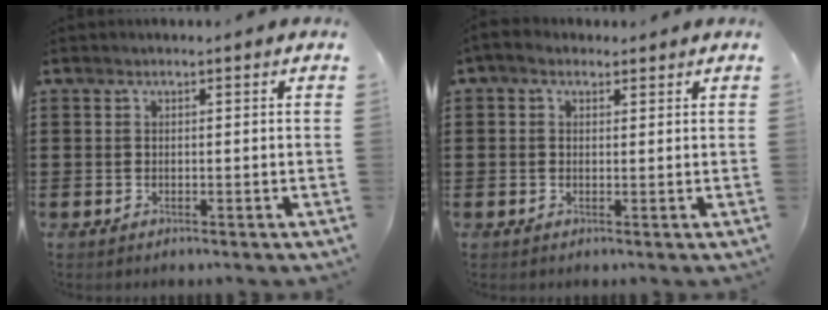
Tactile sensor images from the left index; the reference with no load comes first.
{"total": 1.5, "force": [0.5, 1.3, 0.6], "torque": [-0.015, 0.007, 0.008]}